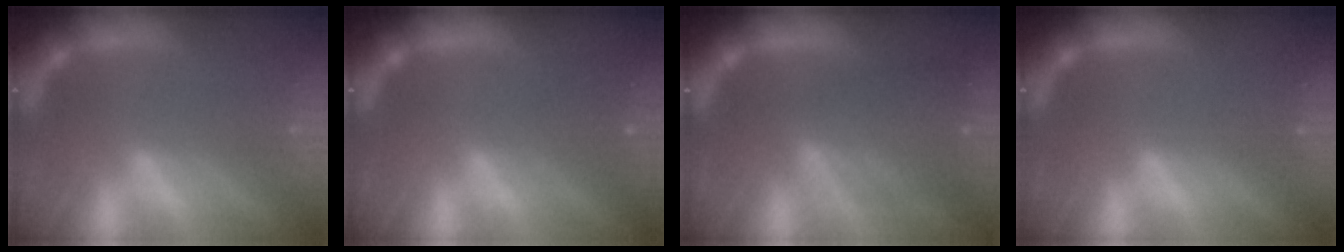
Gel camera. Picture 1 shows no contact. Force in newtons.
{"total": 1.9}
{"total": 6.1}
{"total": 0.0}